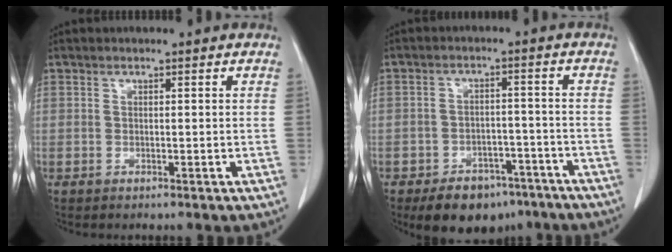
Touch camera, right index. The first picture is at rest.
{"total": 10.1, "force": [-7.4, 5.6, 4.1], "torque": [-0.051, 0.012, -0.106]}